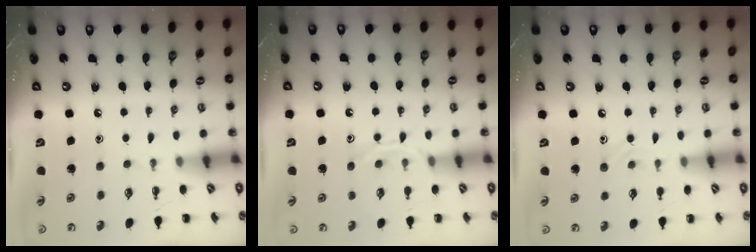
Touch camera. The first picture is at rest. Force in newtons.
{"total": 9.4, "press": 9.4, "slide": 0.6}
{"total": 6.4, "press": 6.2, "slide": 1.8}